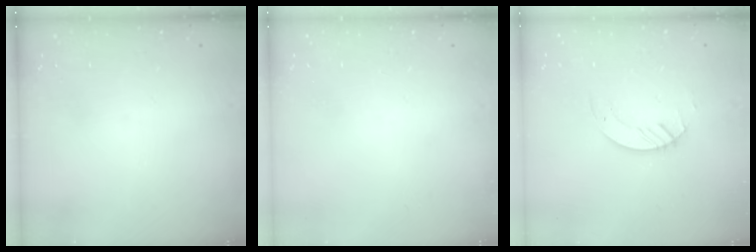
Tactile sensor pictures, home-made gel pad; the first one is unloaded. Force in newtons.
{"total": 0.0}
{"total": 2.8, "press": 2.8, "slide": 0.3}